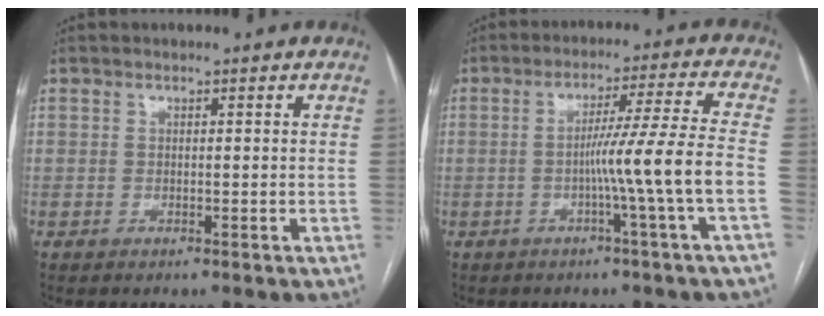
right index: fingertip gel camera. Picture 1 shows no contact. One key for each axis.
{"total": 9.5, "fx": -2.6, "fy": -2.5, "fz": 8.8, "tx": -0.145, "ty": 0.006, "tz": -0.042}